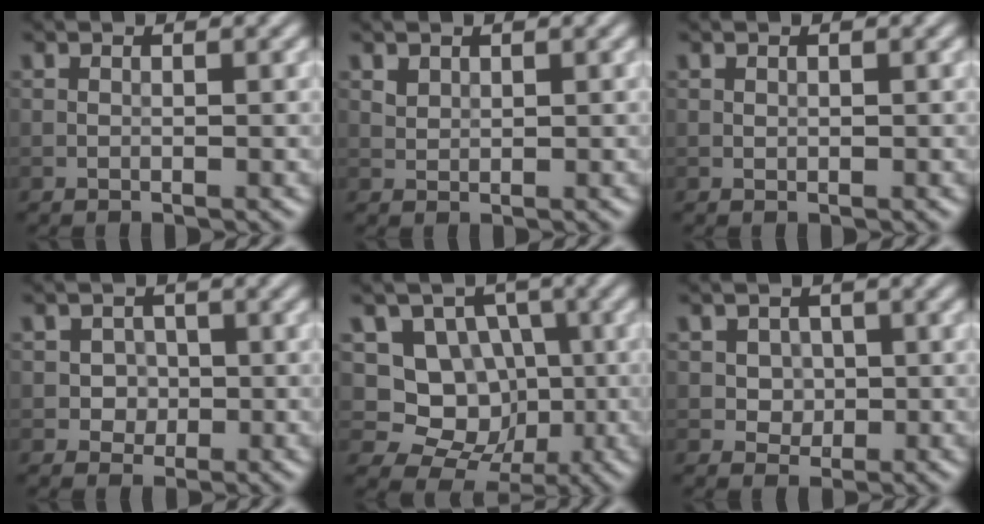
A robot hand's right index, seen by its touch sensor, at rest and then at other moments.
{"total": 1.0, "force": [0.7, 0.6, 0.4], "torque": [-0.010, 0.000, 0.018]}
{"total": 0.0}
{"total": 1.9, "force": [-0.2, 1.8, 0.6], "torque": [0.010, -0.001, -0.008]}
{"total": 8.4, "force": [-0.1, 7.7, 3.4], "torque": [-0.046, 0.006, -0.027]}
{"total": 2.3, "force": [0.4, 2.0, 1.0], "torque": [-0.014, -0.001, 0.011]}